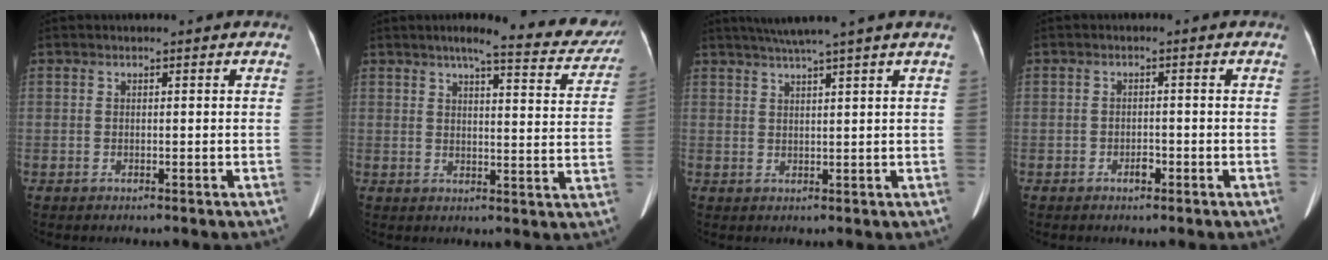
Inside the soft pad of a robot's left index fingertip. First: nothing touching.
{"total": 13.8, "force": [11.9, 2.0, 6.8], "torque": [-0.071, -0.018, 0.125]}
{"total": 7.2, "force": [5.8, -1.7, 4.0], "torque": [-0.060, 0.017, 0.082]}
{"total": 1.3, "force": [-1.0, 0.6, 0.7], "torque": [-0.013, 0.000, -0.016]}